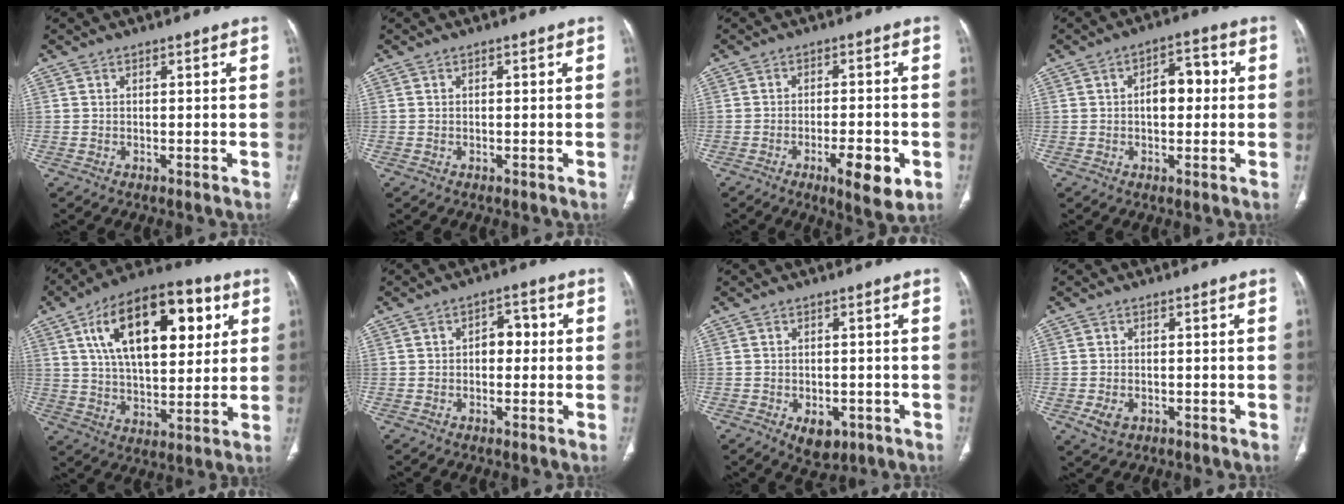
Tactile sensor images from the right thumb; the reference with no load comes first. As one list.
[{"total": 0.0}, {"total": 8.6, "force": [-3.4, 2.5, 7.5], "torque": [-0.109, 0.002, -0.046]}, {"total": 7.0, "force": [0.4, 4.2, 5.6], "torque": [-0.065, 0.021, 0.001]}, {"total": 23.5, "force": [8.1, 11.9, 18.6], "torque": [-0.272, -0.003, 0.129]}, {"total": 4.4, "force": [0.1, 3.1, 3.2], "torque": [-0.026, 0.016, -0.004]}, {"total": 5.1, "force": [-2.1, 3.3, 3.3], "torque": [-0.035, 0.006, -0.019]}, {"total": 3.3, "force": [-1.1, 2.3, 2.1], "torque": [-0.039, 0.001, -0.011]}]